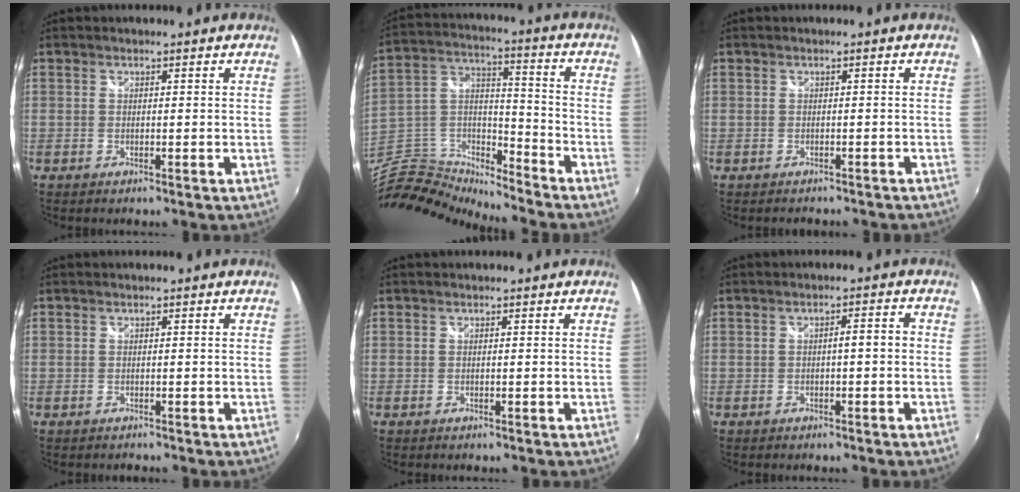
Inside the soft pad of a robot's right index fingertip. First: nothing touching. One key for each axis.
{"total": 14.3, "fx": -13.2, "fy": 3.5, "fz": 4.3, "tx": -0.103, "ty": 0.016, "tz": -0.265}
{"total": 2.6, "fx": -2.1, "fy": 1.4, "fz": 0.6, "tx": -0.007, "ty": -0.001, "tz": -0.024}
{"total": 0.6, "fx": -0.4, "fy": 0.4, "fz": -0.1, "tx": 0.001, "ty": -0.001, "tz": -0.006}
{"total": 0.0}
{"total": 2.2, "fx": -0.6, "fy": 0.5, "fz": 2.1, "tx": -0.035, "ty": 0.008, "tz": -0.007}